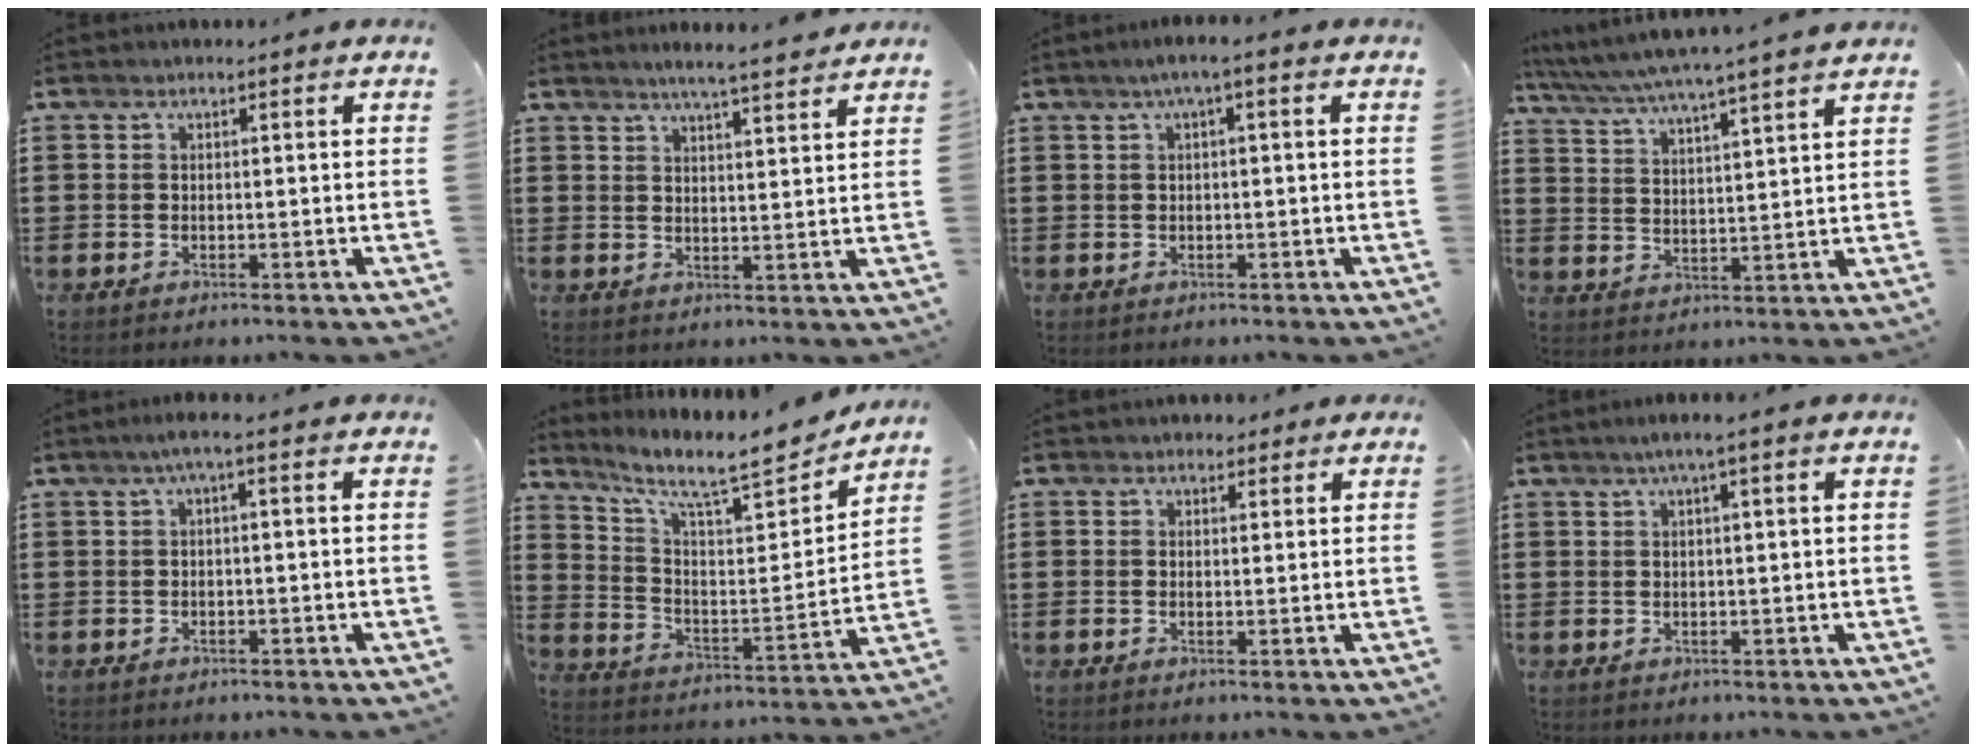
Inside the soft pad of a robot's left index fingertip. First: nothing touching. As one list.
[{"total": 3.9, "force": [3.6, -0.6, 1.3], "torque": [-0.035, -0.013, 0.063]}, {"total": 1.8, "force": [-0.2, 0.1, 1.8], "torque": [-0.030, -0.001, -0.006]}, {"total": 5.0, "force": [4.6, -0.7, 1.8], "torque": [-0.054, -0.034, 0.073]}, {"total": 1.8, "force": [-0.5, 0.1, 1.7], "torque": [-0.028, 0.000, -0.011]}, {"total": 9.6, "force": [8.2, 1.6, 4.6], "torque": [-0.112, -0.059, 0.134]}, {"total": 1.6, "force": [1.2, 1.0, 0.3], "torque": [-0.010, 0.008, 0.023]}, {"total": 1.9, "force": [0.8, -0.1, 1.8], "torque": [-0.033, -0.002, 0.012]}]